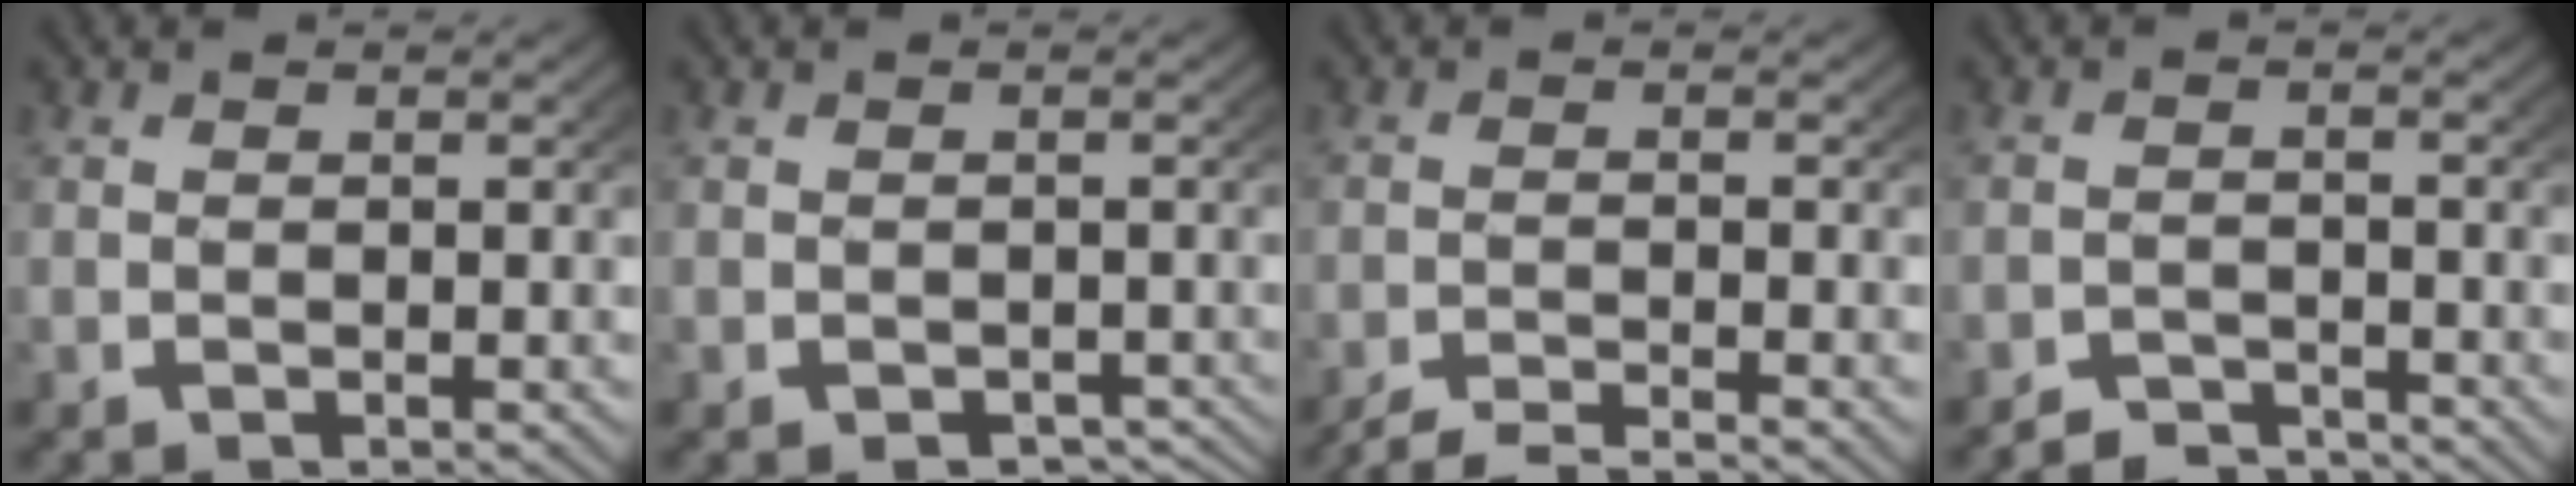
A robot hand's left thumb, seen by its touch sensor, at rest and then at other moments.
{"total": 2.9, "force": [-2.3, 1.4, 1.1], "torque": [-0.008, -0.013, -0.030]}
{"total": 4.3, "force": [-3.9, 1.0, 1.5], "torque": [-0.023, -0.011, -0.065]}
{"total": 2.9, "force": [-2.8, 0.6, 0.4], "torque": [-0.004, -0.009, -0.056]}